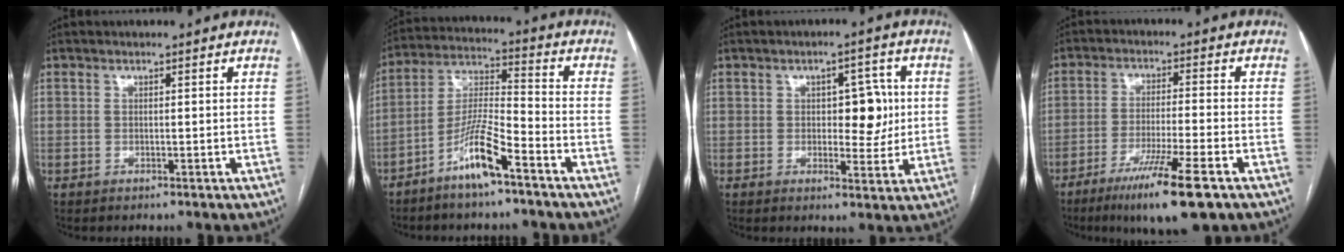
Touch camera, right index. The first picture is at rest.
{"total": 9.5, "force": [-5.9, 0.8, 7.4], "torque": [-0.156, -0.004, -0.117]}
{"total": 6.4, "force": [0.7, 3.2, 5.4], "torque": [-0.064, 0.011, 0.013]}
{"total": 11.4, "force": [-6.9, 0.1, 9.1], "torque": [-0.159, -0.032, -0.114]}